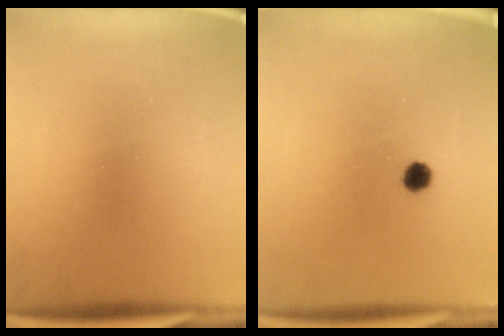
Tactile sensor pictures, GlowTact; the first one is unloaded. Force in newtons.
{"total": 1.8}